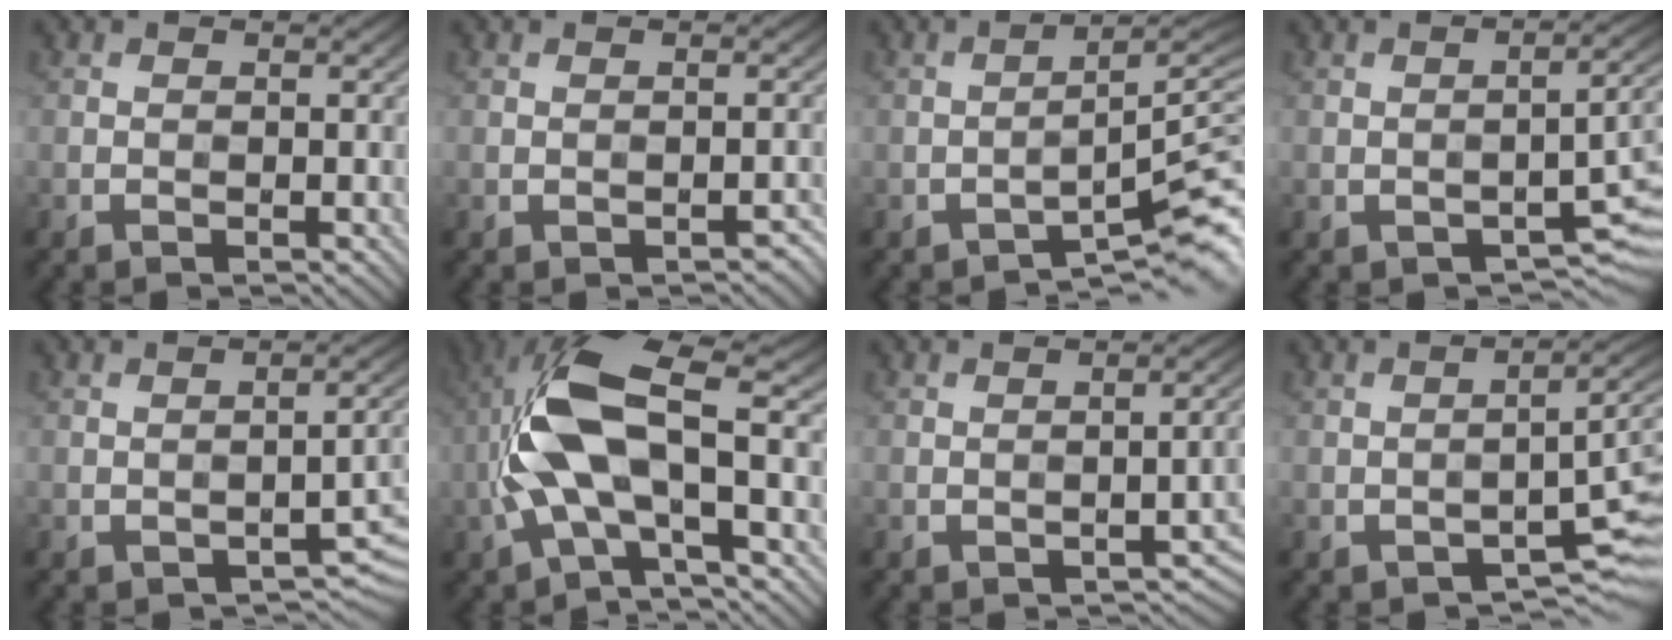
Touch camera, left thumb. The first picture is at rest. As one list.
[{"total": 1.1, "force": [-0.7, 0.6, 0.6], "torque": [-0.006, 0.003, -0.004]}, {"total": 6.7, "force": [-4.3, 1.0, 5.0], "torque": [-0.061, 0.013, -0.069]}, {"total": 4.5, "force": [-2.2, 1.8, 3.5], "torque": [-0.040, -0.002, -0.028]}, {"total": 3.6, "force": [-1.8, 1.4, 2.9], "torque": [-0.034, 0.003, -0.020]}, {"total": 12.1, "force": [-0.4, 4.7, 11.1], "torque": [-0.239, 0.016, -0.020]}, {"total": 3.6, "force": [-1.2, 1.5, 3.1], "torque": [-0.037, -0.003, -0.006]}, {"total": 4.0, "force": [-1.8, 1.5, 3.3], "torque": [-0.042, -0.004, -0.025]}]